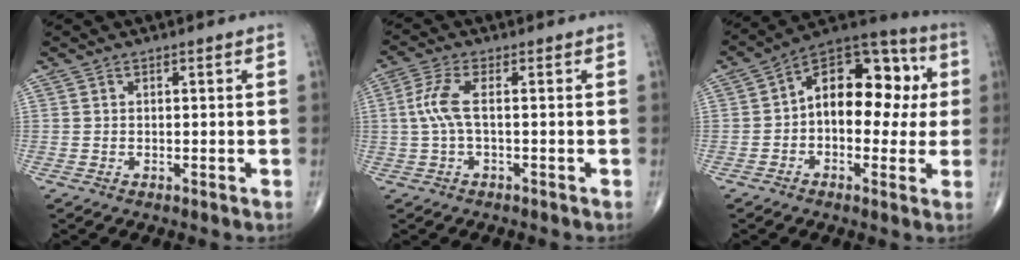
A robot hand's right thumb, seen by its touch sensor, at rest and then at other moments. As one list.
[{"total": 5.2, "force": [0.0, 1.5, 5.0], "torque": [-0.135, 0.011, -0.003]}, {"total": 17.1, "force": [1.1, 10.5, 13.4], "torque": [-0.151, 0.044, 0.004]}]